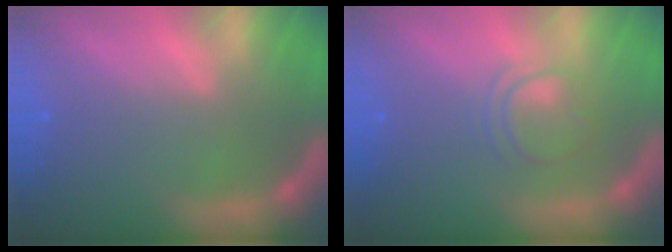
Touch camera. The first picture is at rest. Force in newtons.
{"total": 3.0}